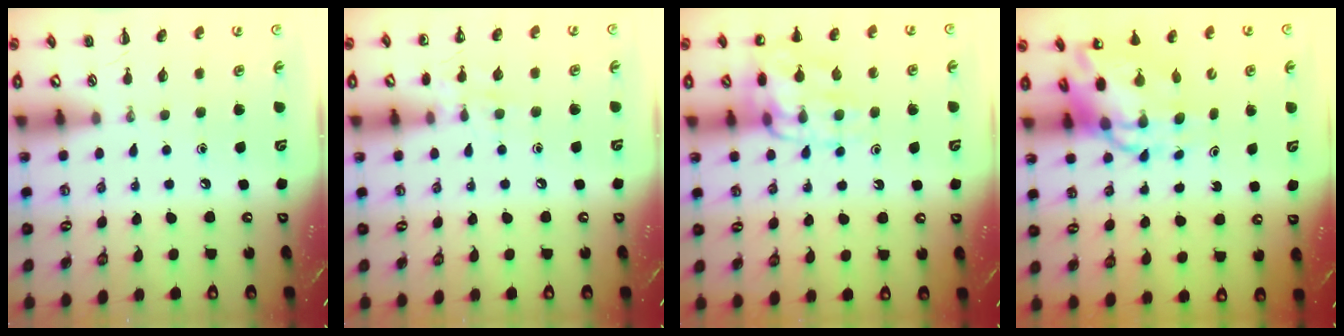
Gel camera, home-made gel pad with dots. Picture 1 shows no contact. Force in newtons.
{"total": 7.4, "press": 7.2, "slide": 1.7}
{"total": 13.5, "press": 13.4, "slide": 1.5}
{"total": 9.8, "press": 9.3, "slide": 2.9}